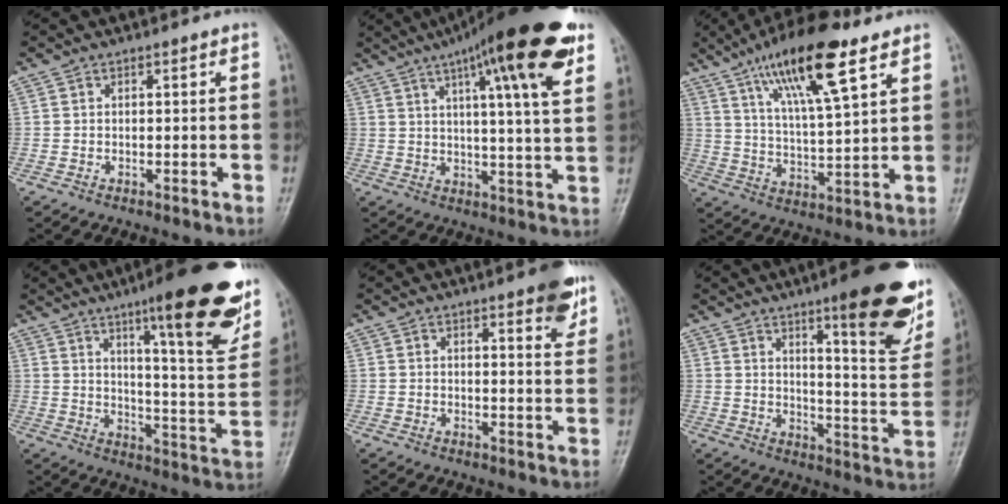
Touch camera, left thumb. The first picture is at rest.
{"total": 20.2, "force": [11.0, 3.2, 16.6], "torque": [-0.233, -0.023, 0.153]}
{"total": 16.7, "force": [9.6, 4.0, 13.1], "torque": [-0.215, -0.032, 0.172]}
{"total": 23.3, "force": [13.3, 4.5, 18.6], "torque": [-0.221, -0.054, 0.192]}
{"total": 6.9, "force": [4.3, 1.7, 5.1], "torque": [-0.051, -0.022, 0.052]}
{"total": 20.4, "force": [11.7, 4.2, 16.1], "torque": [-0.171, -0.061, 0.164]}